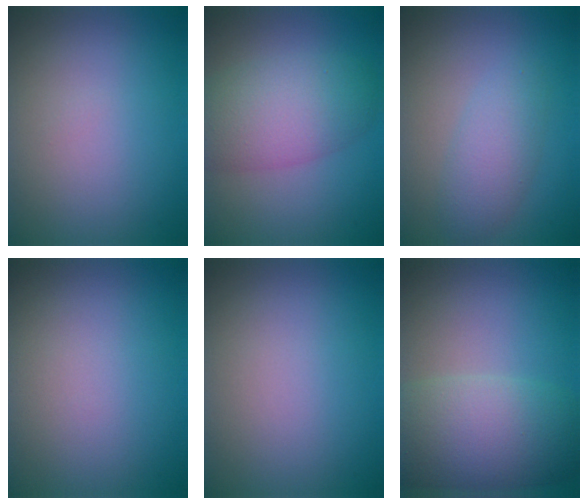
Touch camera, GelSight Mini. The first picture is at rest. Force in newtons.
{"total": 6.5, "press": 6.5, "slide": 0.2}
{"total": 3.2, "press": 3.2, "slide": 0.1}
{"total": 0.0}
{"total": 0.0}
{"total": 8.6, "press": 8.6, "slide": 0.6}